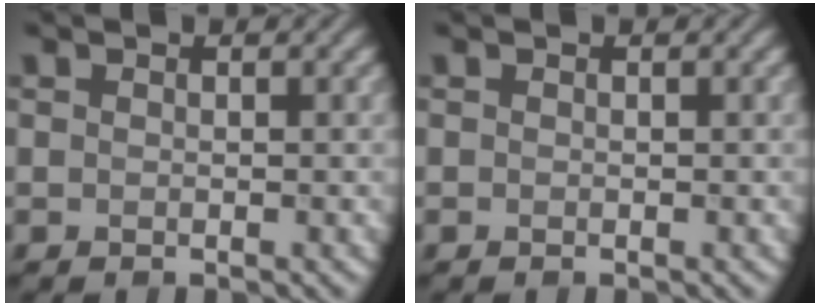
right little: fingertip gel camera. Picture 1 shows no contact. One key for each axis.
{"total": 0.0}